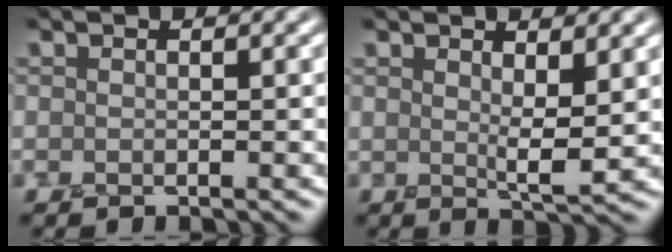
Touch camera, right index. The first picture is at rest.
{"total": 3.0, "force": [1.2, 0.9, 2.5], "torque": [-0.044, -0.007, 0.022]}